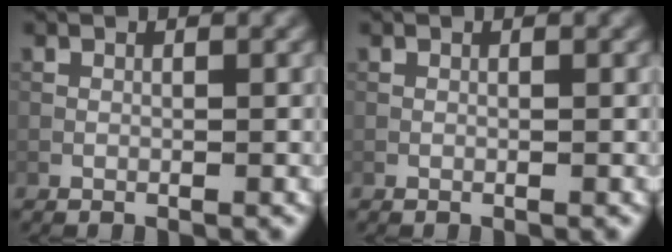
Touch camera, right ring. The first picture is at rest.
{"total": 0.0}